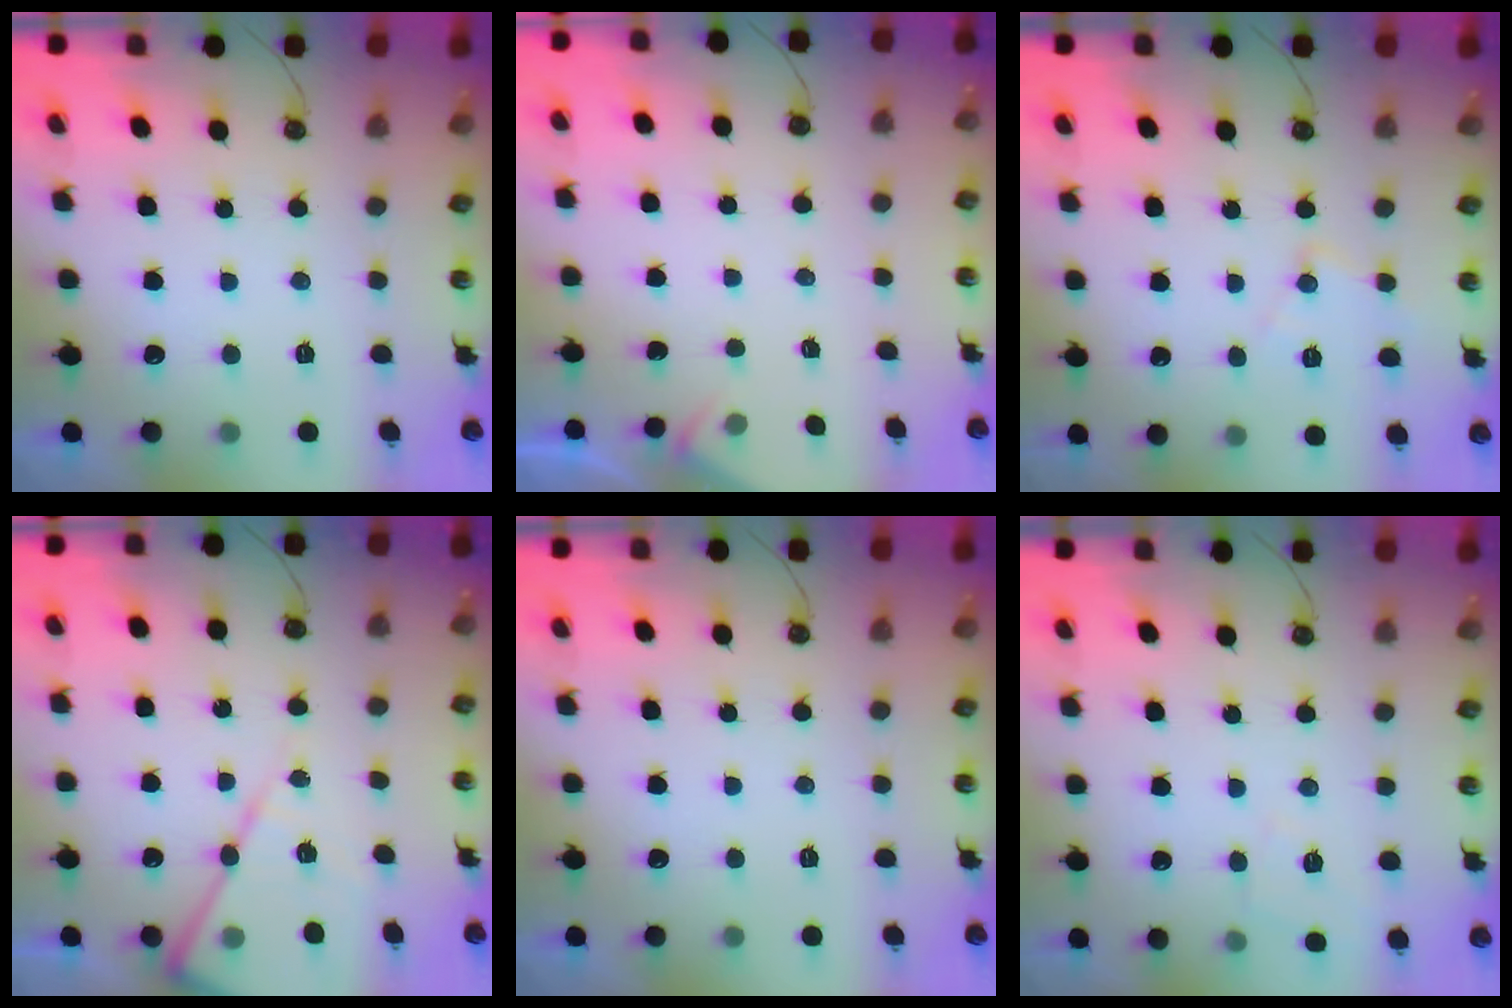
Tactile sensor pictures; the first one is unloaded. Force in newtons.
{"total": 1.8, "press": 1.8, "slide": 0.4}
{"total": 7.7, "press": 7.7, "slide": 0.6}
{"total": 13.7, "press": 13.7, "slide": 0.8}
{"total": 0.0}
{"total": 4.0, "press": 3.9, "slide": 0.5}